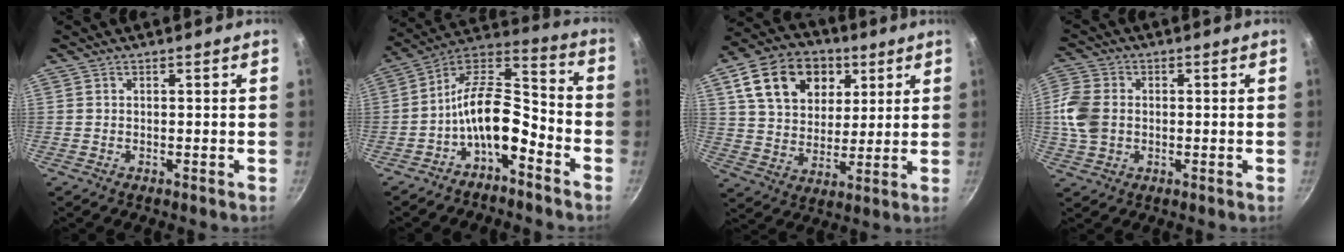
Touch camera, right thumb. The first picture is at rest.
{"total": 13.2, "force": [-5.7, 6.3, 10.1], "torque": [-0.165, 0.076, -0.112]}
{"total": 18.2, "force": [7.3, 13.2, 10.3], "torque": [-0.151, -0.007, 0.121]}
{"total": 8.4, "force": [0.0, 6.6, 5.3], "torque": [-0.103, 0.004, -0.007]}